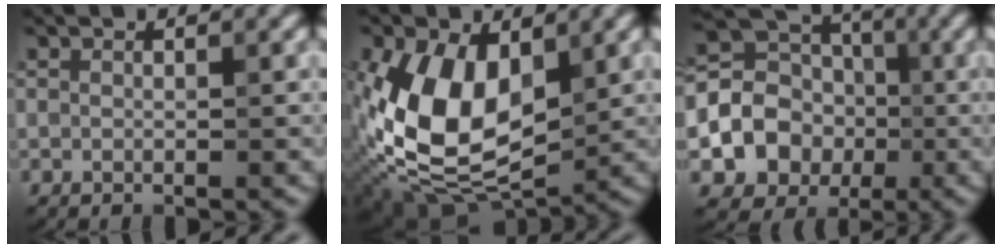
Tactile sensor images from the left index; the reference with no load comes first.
{"total": 11.4, "force": [0.6, 6.9, 9.1], "torque": [-0.197, -0.011, 0.012]}
{"total": 7.9, "force": [-1.4, 6.8, 3.8], "torque": [-0.074, -0.002, -0.049]}